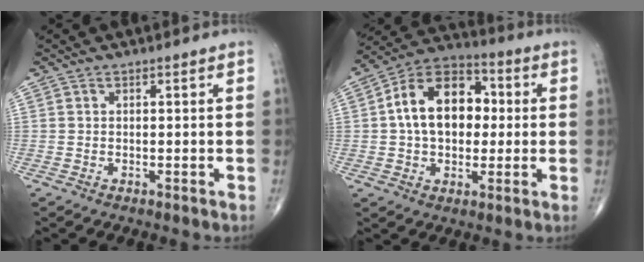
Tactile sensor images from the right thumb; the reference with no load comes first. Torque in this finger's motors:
{"motor_torque": [-0.48, 0.85, 0.54, -0.28, 0.29]}